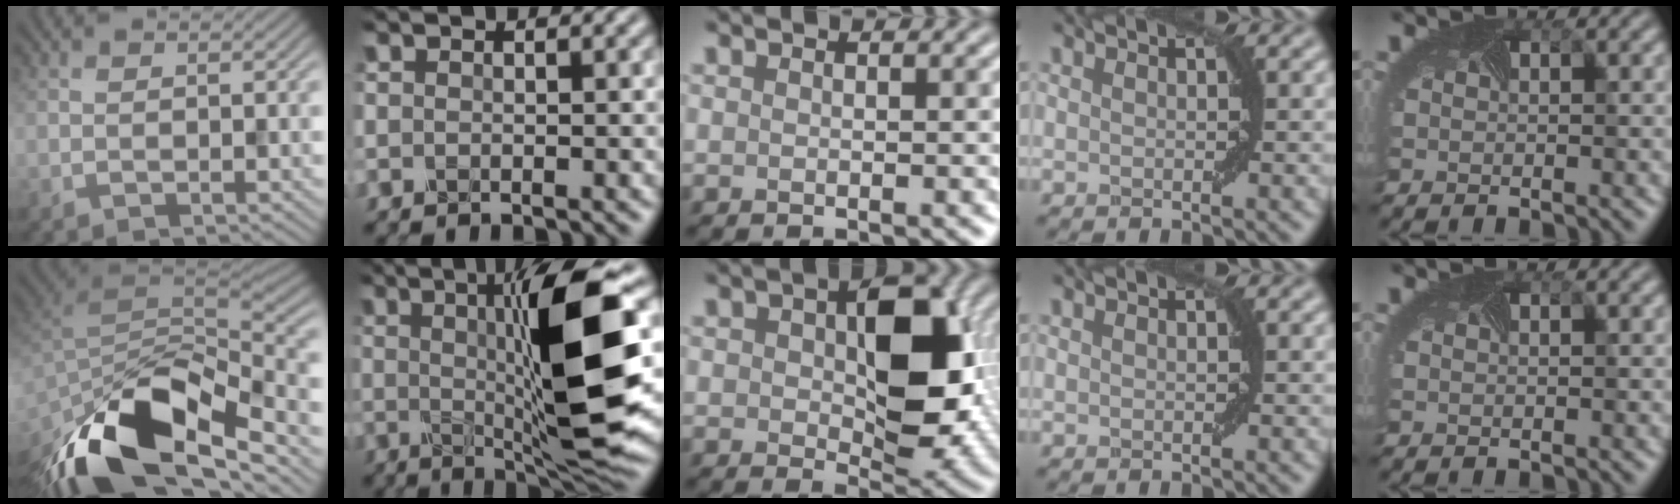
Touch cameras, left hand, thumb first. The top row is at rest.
{"thumb": {"total": 17.9, "force": [-10.6, 7.5, 12.3], "torque": [-0.266, -0.024, -0.184]}, "index": {"total": 13.1, "force": [1.1, 2.2, 12.8], "torque": [-0.180, 0.002, 0.023]}, "middle": {"total": 9.7, "force": [0.8, 5.2, 8.1], "torque": [-0.118, 0.000, 0.017]}}